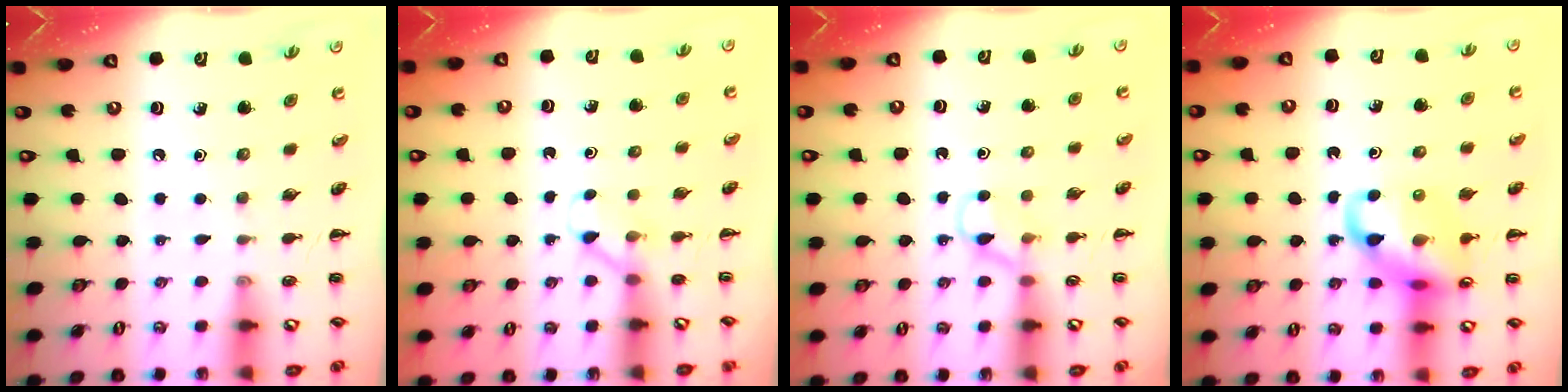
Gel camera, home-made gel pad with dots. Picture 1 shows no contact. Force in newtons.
{"total": 2.8, "press": 2.6, "slide": 1.0}
{"total": 3.9, "press": 3.7, "slide": 1.4}
{"total": 14.0, "press": 13.9, "slide": 1.8}